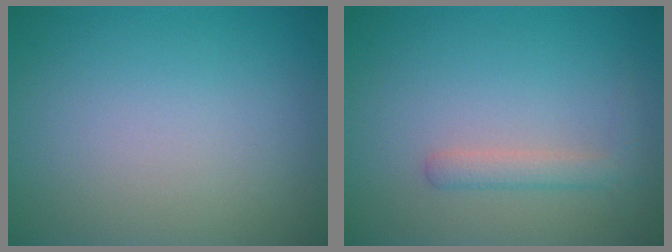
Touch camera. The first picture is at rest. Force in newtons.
{"total": 1.8, "press": 1.8, "slide": 0.1}